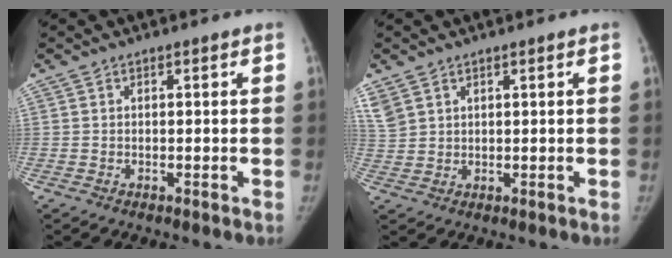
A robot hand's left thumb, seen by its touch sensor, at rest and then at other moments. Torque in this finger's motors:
{"motor_torque": [0.67, -0.17, 0.32, 0.21, 0.12]}